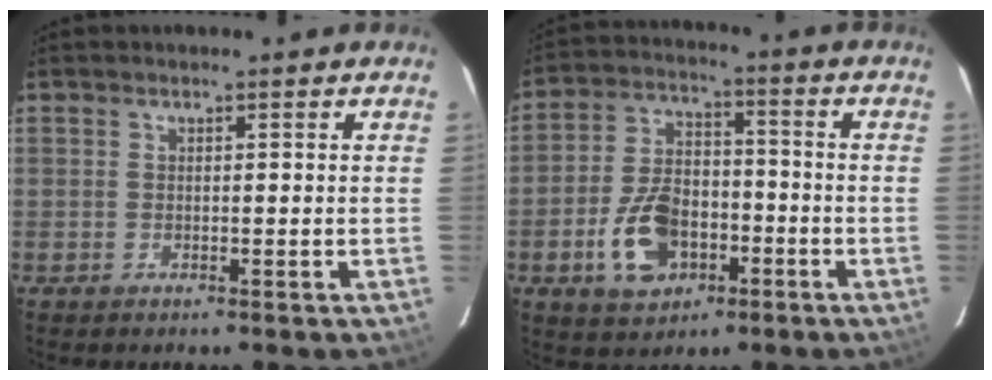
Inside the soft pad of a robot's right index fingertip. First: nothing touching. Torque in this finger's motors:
{"motor_torque": [0.42, -0.23, 0.34, 0.06]}